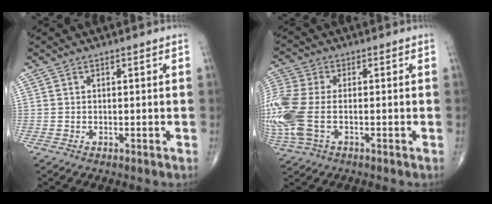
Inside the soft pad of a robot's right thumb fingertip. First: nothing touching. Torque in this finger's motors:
{"motor_torque": [0.17, 0.18, 0.98, 0.44, 0.22]}